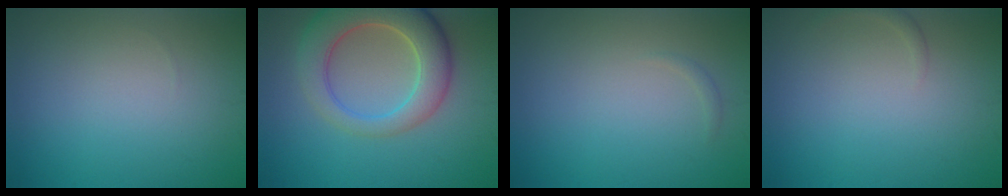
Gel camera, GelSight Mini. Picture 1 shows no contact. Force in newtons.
{"total": 7.8, "press": 7.8, "slide": 1.0}
{"total": 0.5, "press": 0.5, "slide": 0.0}
{"total": 0.7, "press": 0.7, "slide": 0.0}